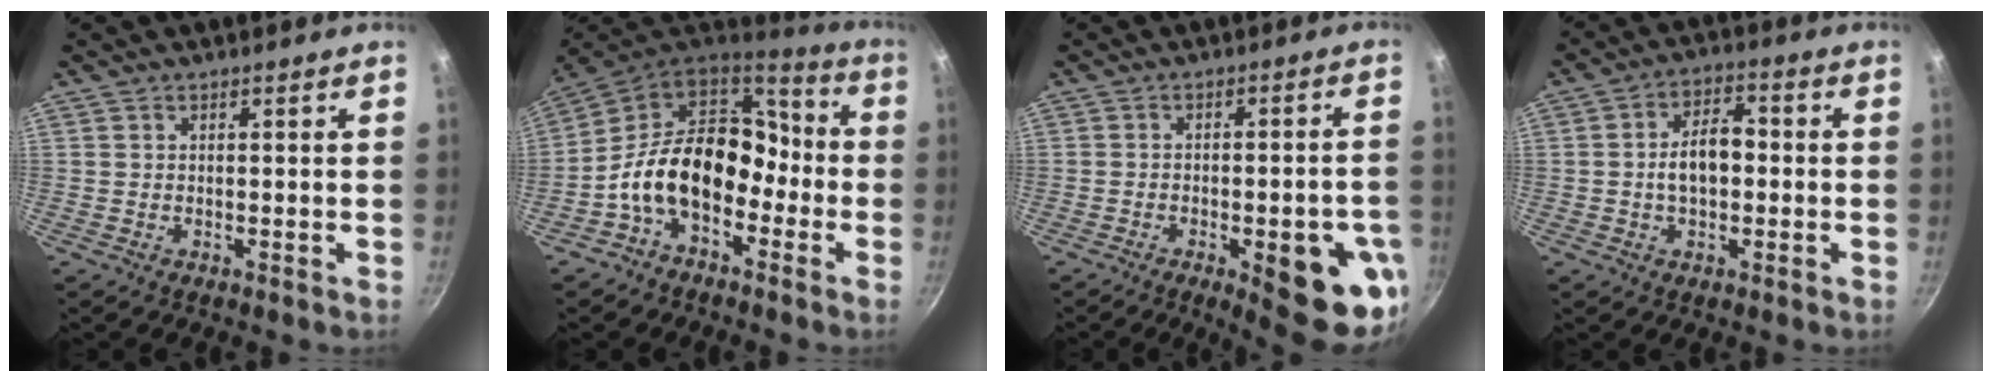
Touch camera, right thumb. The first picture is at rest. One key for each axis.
{"total": 17.9, "fx": -4.6, "fy": 12.1, "fz": 12.4, "tx": -0.172, "ty": 0.069, "tz": -0.101}
{"total": 15.3, "fx": -5.6, "fy": 4.7, "fz": 13.4, "tx": -0.139, "ty": 0.019, "tz": -0.067}
{"total": 8.1, "fx": -0.6, "fy": 4.9, "fz": 6.4, "tx": -0.088, "ty": 0.025, "tz": -0.015}